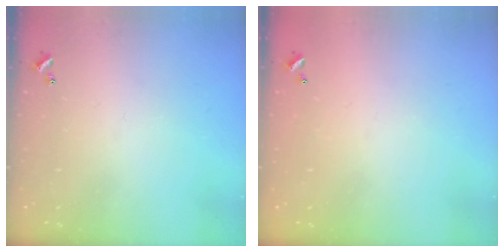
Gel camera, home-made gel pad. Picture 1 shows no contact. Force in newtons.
{"total": 2.9, "press": 2.9, "slide": 0.1}